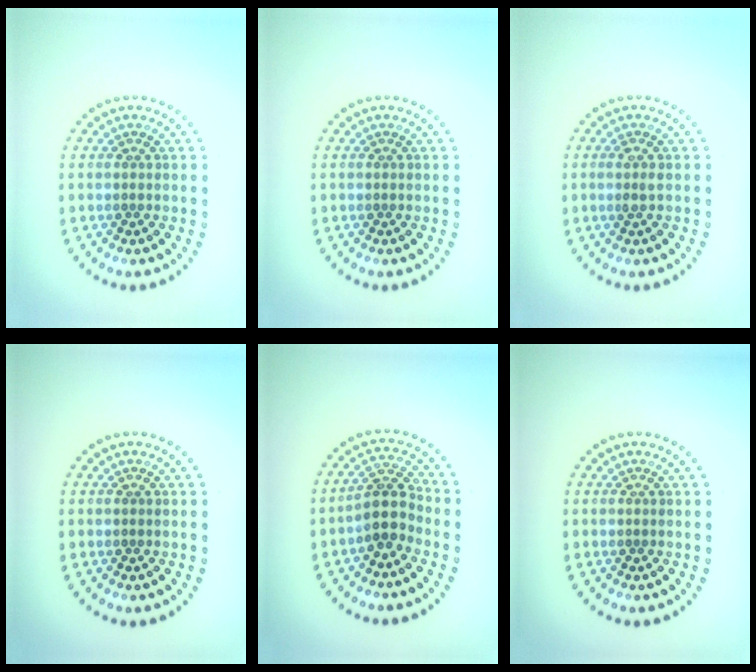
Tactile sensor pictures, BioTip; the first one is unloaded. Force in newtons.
{"total": 0.0}
{"total": 0.9, "press": 0.7, "slide": 0.5}
{"total": 0.0}
{"total": 3.5, "press": 2.9, "slide": 1.9}
{"total": 0.0}